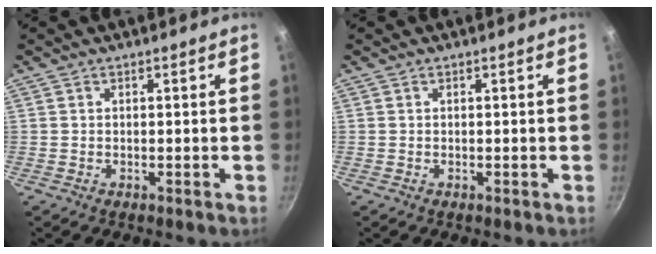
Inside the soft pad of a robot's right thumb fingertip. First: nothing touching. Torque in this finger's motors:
{"motor_torque": [0.00, 0.00, 0.13, -0.09, 0.00]}